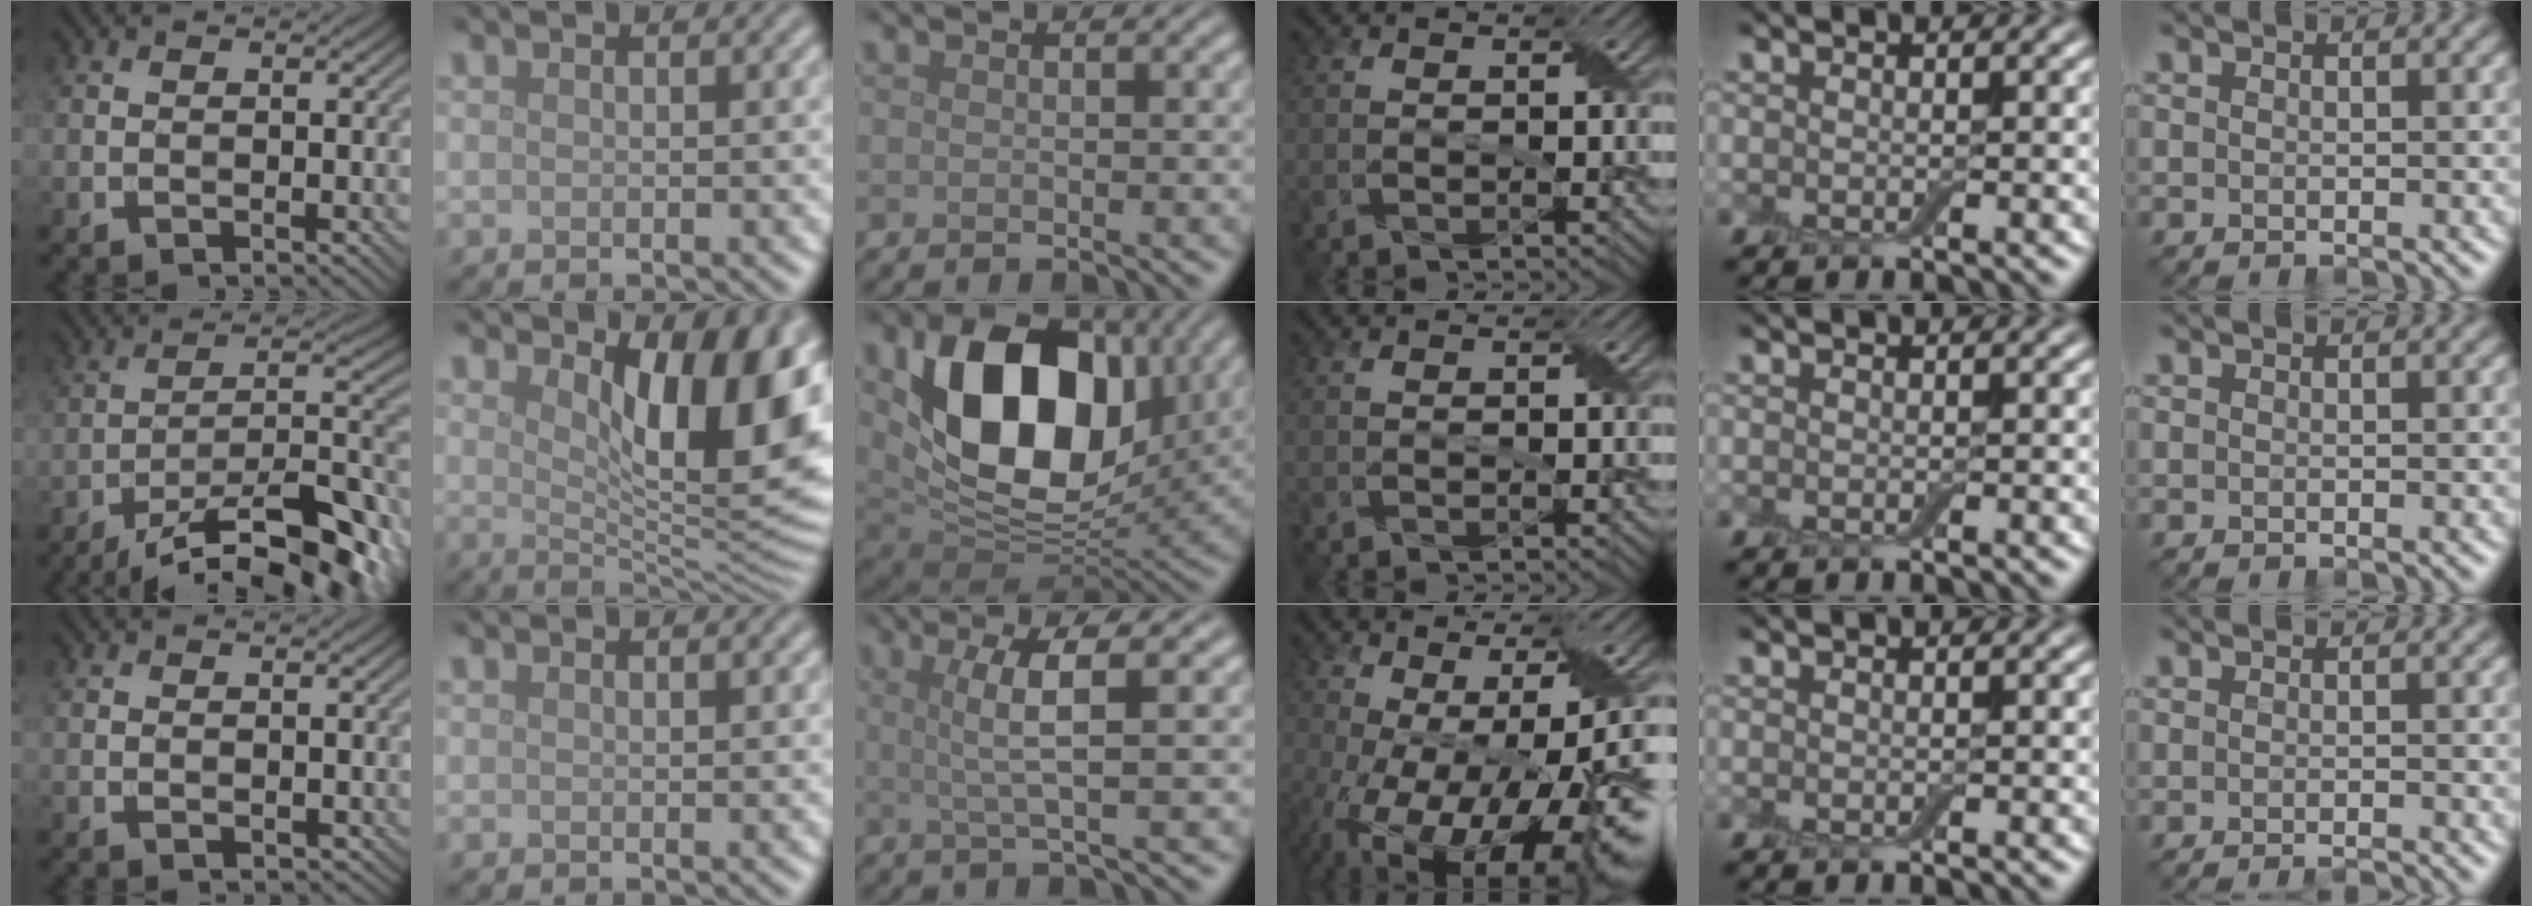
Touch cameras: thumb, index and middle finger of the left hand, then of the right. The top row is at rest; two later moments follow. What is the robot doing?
{"motion": "peel", "object": "aluminum foil"}